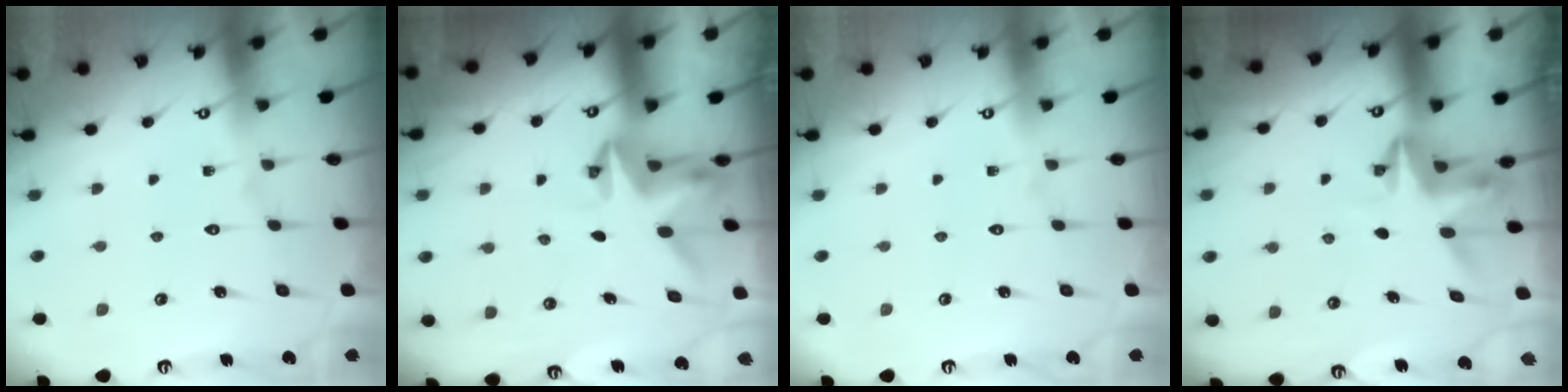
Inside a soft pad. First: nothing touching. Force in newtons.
{"total": 3.6, "press": 3.6, "slide": 0.0}
{"total": 0.0}
{"total": 4.0, "press": 4.0, "slide": 0.3}